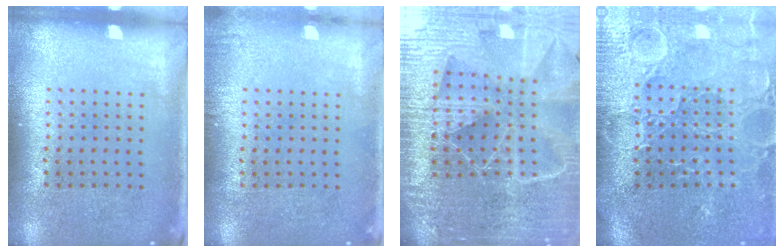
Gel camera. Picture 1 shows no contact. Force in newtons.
{"total": 0.7, "press": 0.7, "slide": 0.1}
{"total": 6.4, "press": 5.5, "slide": 3.2}
{"total": 3.8, "press": 3.6, "slide": 1.1}